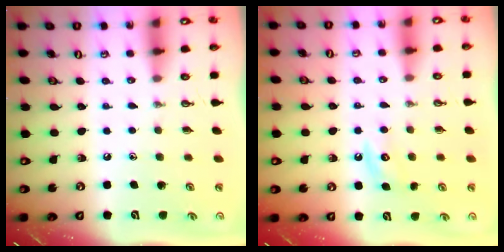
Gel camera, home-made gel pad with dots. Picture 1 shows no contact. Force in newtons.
{"total": 4.6, "press": 4.6, "slide": 0.5}